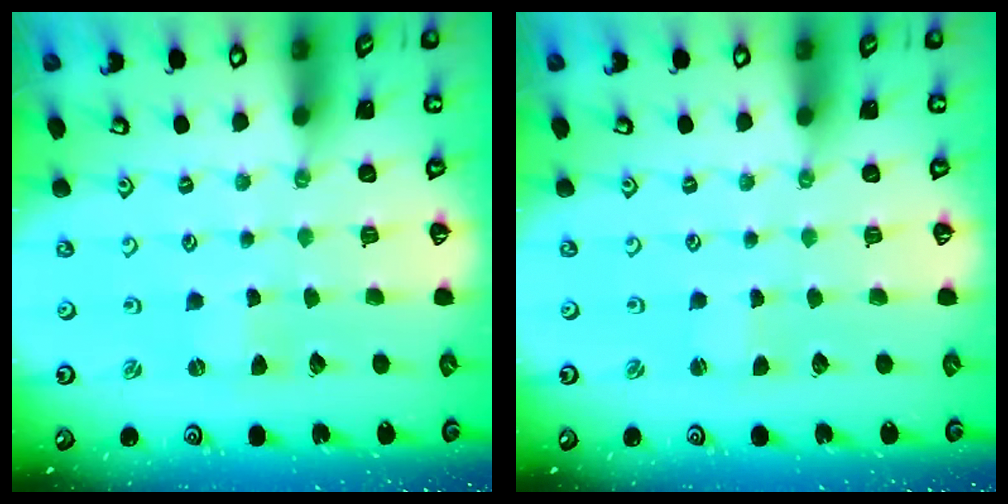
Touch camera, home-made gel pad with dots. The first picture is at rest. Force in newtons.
{"total": 0.0}